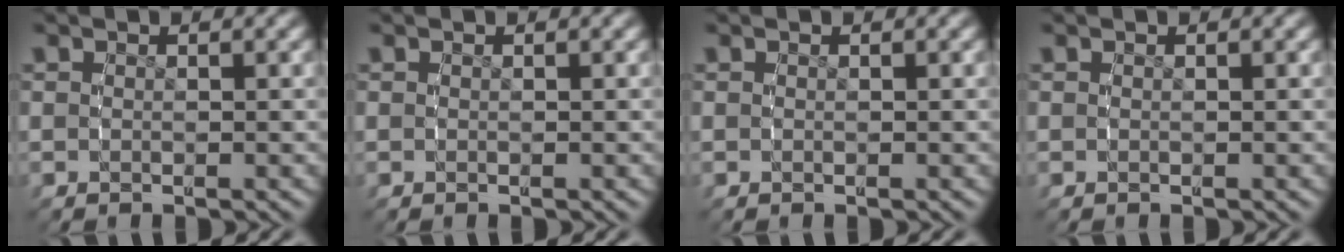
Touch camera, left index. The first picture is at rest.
{"total": 0.0}
{"total": 0.0}
{"total": 0.0}